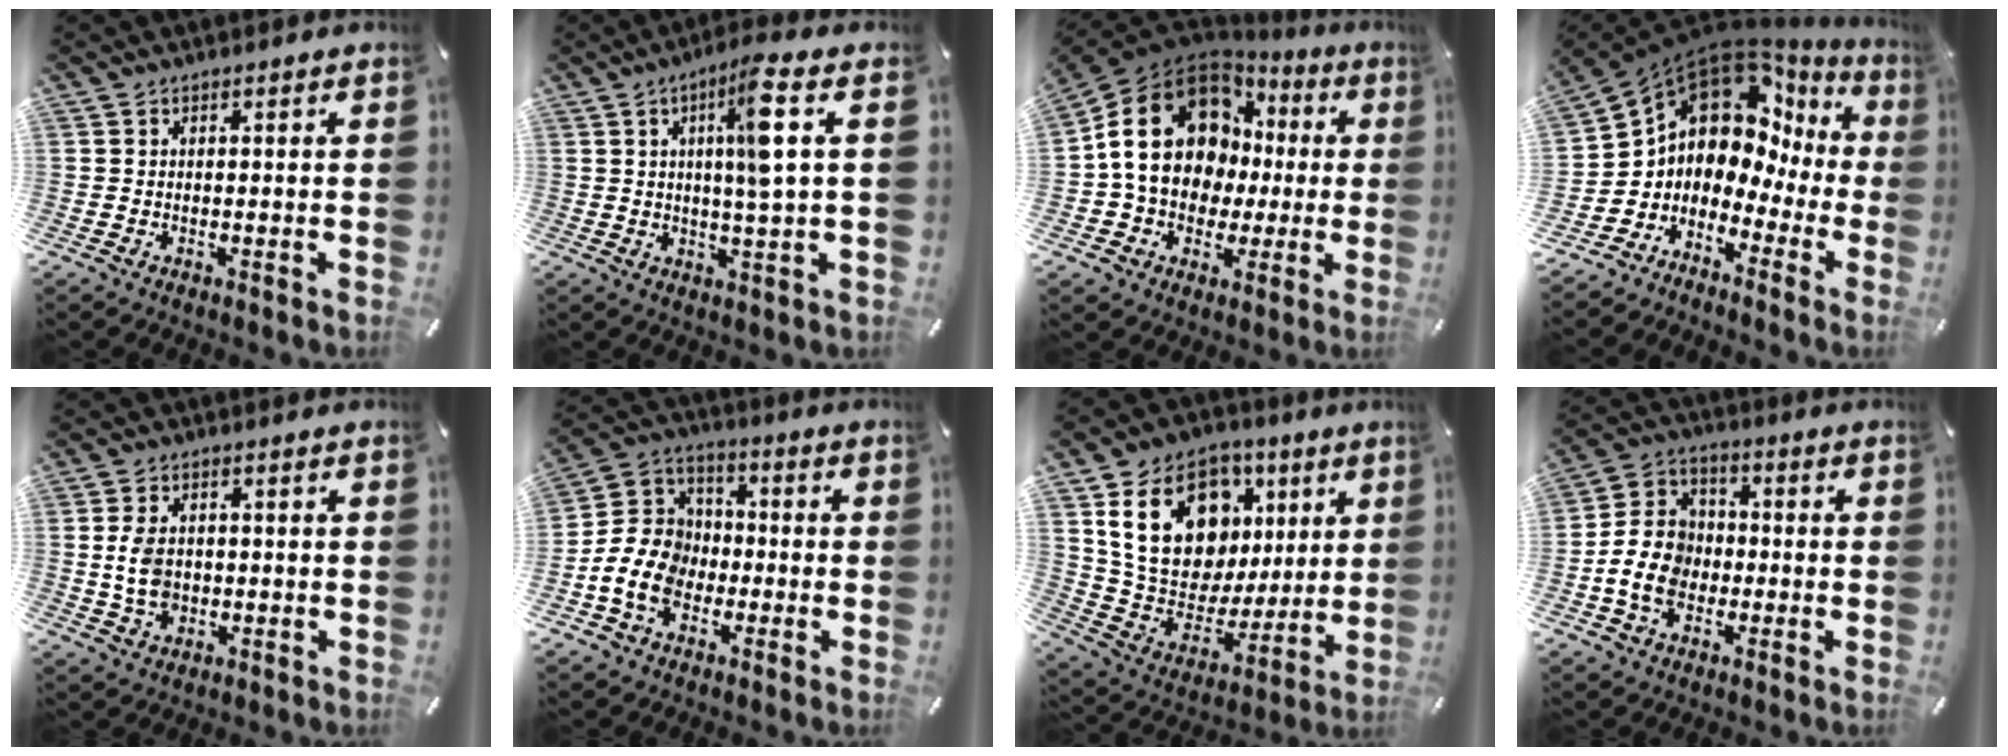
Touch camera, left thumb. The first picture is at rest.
{"total": 9.7, "force": [2.7, 0.7, 9.3], "torque": [-0.157, -0.005, 0.035]}
{"total": 19.4, "force": [2.5, 15.8, 10.9], "torque": [-0.223, -0.001, 0.052]}
{"total": 8.4, "force": [3.6, 6.8, 3.4], "torque": [-0.077, -0.049, 0.060]}
{"total": 6.9, "force": [-0.3, 5.1, 4.7], "torque": [-0.114, 0.002, -0.007]}
{"total": 12.2, "force": [-4.3, 10.2, 5.1], "torque": [-0.110, 0.030, -0.078]}
{"total": 22.5, "force": [8.1, 16.5, 13.0], "torque": [-0.235, -0.025, 0.153]}
{"total": 10.5, "force": [-2.7, 8.9, 4.8], "torque": [-0.114, 0.024, -0.048]}